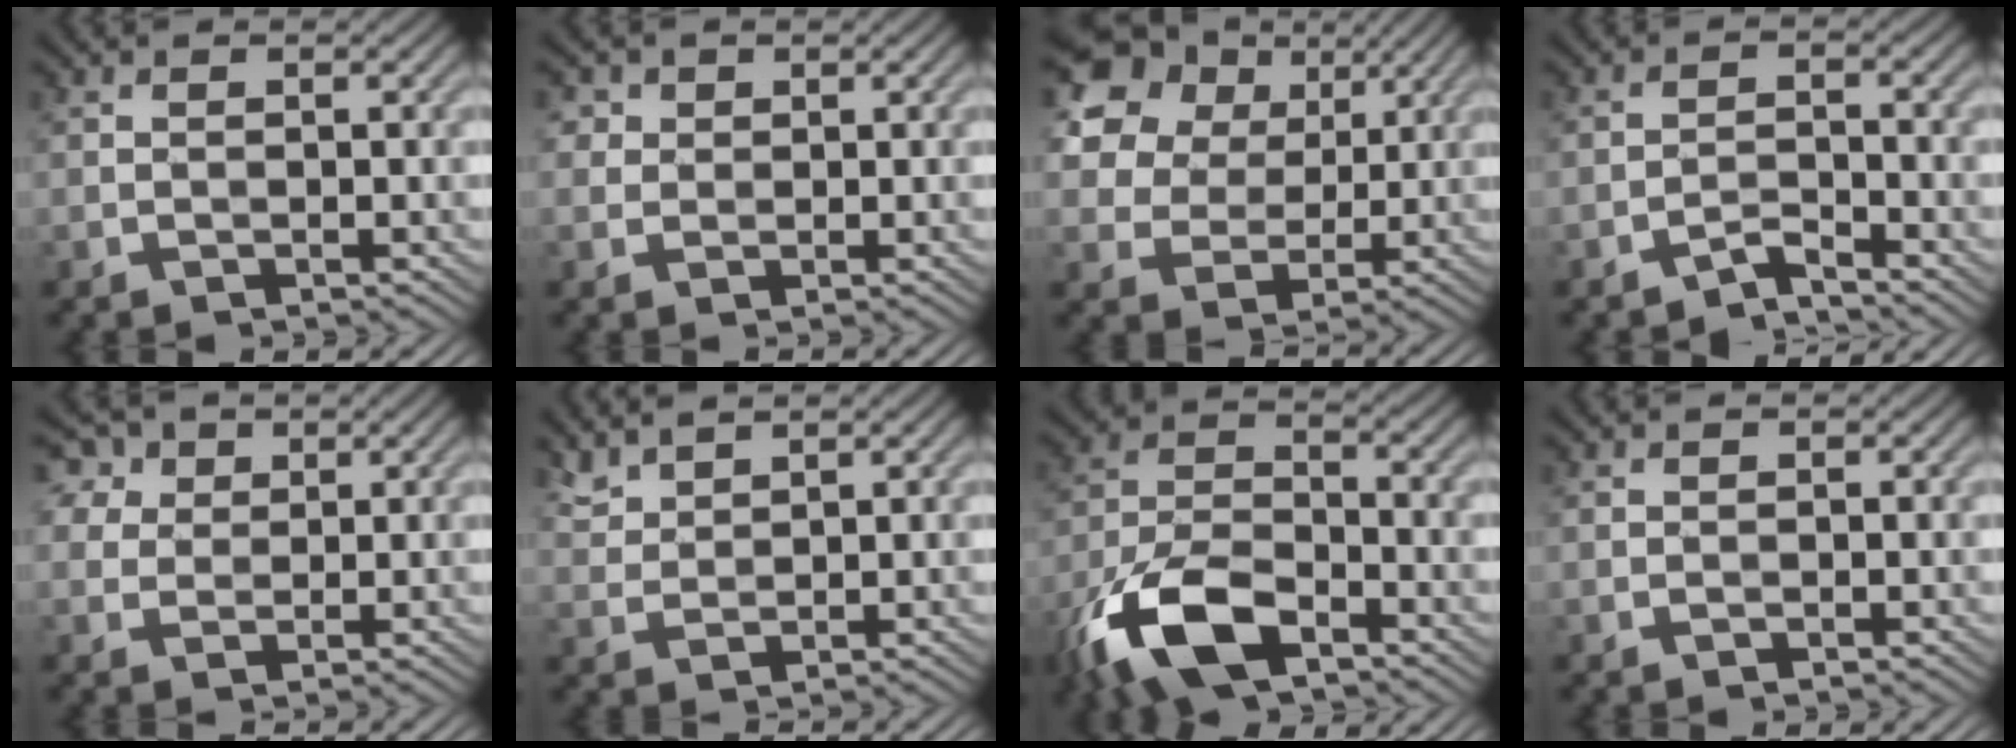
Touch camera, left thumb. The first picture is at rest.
{"total": 2.7, "force": [1.4, 2.2, 0.6], "torque": [-0.024, 0.000, 0.025]}
{"total": 12.9, "force": [6.8, 9.2, 6.0], "torque": [-0.153, 0.039, 0.114]}
{"total": 2.2, "force": [-2.2, -0.1, 0.6], "torque": [-0.009, 0.011, -0.048]}
{"total": 4.8, "force": [2.6, 3.7, 1.7], "torque": [-0.065, 0.009, 0.052]}
{"total": 3.2, "force": [3.0, 0.9, 0.8], "torque": [-0.027, 0.008, 0.071]}
{"total": 11.9, "force": [-7.2, 5.2, 7.9], "torque": [-0.177, -0.011, -0.156]}
{"total": 0.0}